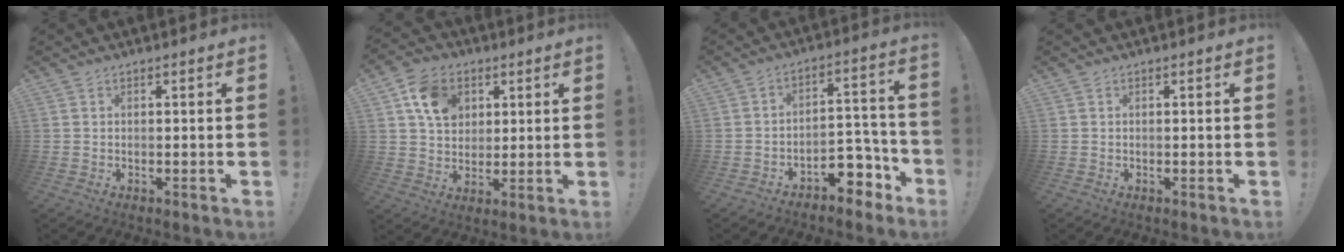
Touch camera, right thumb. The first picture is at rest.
{"total": 11.8, "force": [4.7, 9.3, 5.5], "torque": [-0.086, -0.007, 0.093]}
{"total": 10.7, "force": [-7.0, 5.8, 5.6], "torque": [-0.047, 0.048, -0.117]}
{"total": 0.0}